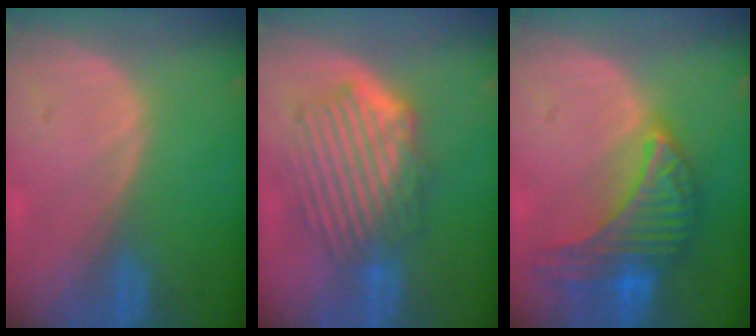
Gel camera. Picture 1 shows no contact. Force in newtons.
{"total": 9.6, "press": 8.5, "slide": 4.5}
{"total": 9.6, "press": 9.5, "slide": 0.6}